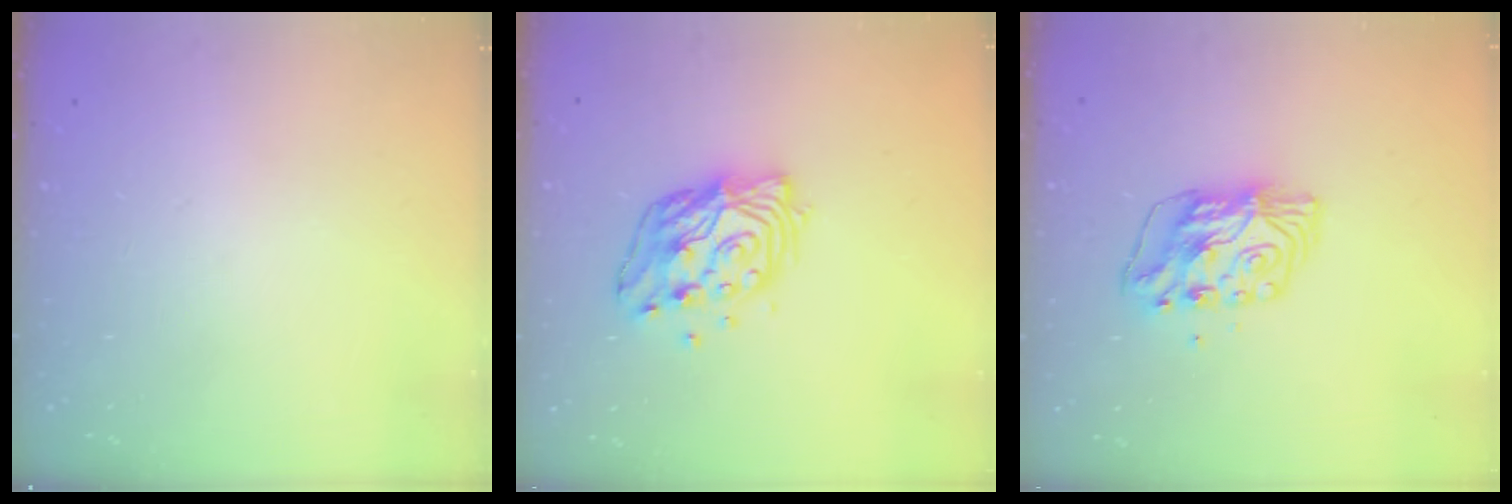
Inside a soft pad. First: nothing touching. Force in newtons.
{"total": 14.0, "press": 13.9, "slide": 1.7}
{"total": 7.0, "press": 7.0, "slide": 0.6}